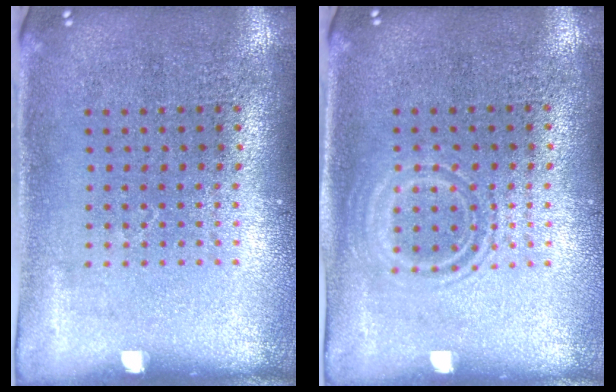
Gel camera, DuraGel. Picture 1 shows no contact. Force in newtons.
{"total": 1.1, "press": 1.0, "slide": 0.5}